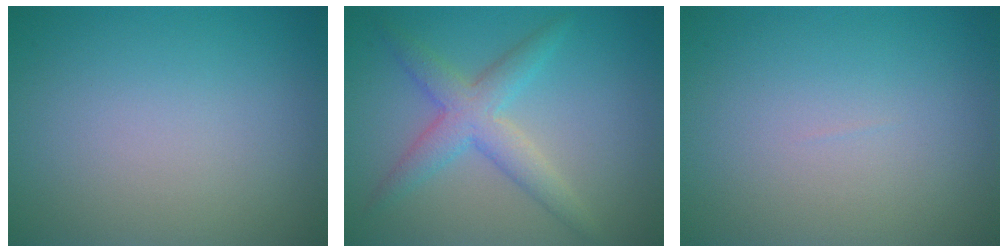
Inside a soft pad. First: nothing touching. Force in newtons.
{"total": 3.9, "press": 3.9, "slide": 0.1}
{"total": 0.0}